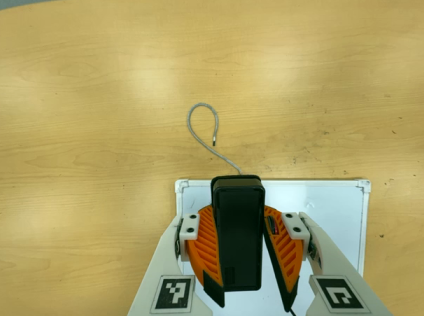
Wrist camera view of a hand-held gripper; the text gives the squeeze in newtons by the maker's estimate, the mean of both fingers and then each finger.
{"total": 10.4, "left": 10.0, "right": 10.8}